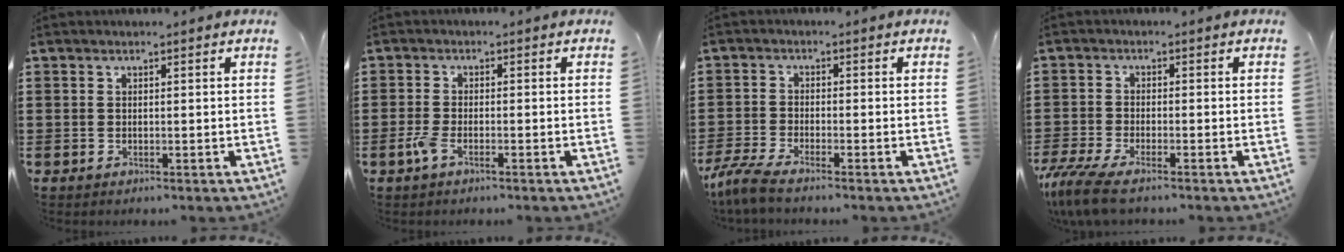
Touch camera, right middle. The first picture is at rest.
{"total": 2.5, "force": [-1.3, 0.6, 2.0], "torque": [-0.056, -0.006, -0.030]}
{"total": 3.9, "force": [-3.4, 0.0, 1.9], "torque": [-0.062, -0.018, -0.074]}
{"total": 5.1, "force": [-4.0, 0.9, 3.0], "torque": [-0.088, -0.019, -0.083]}